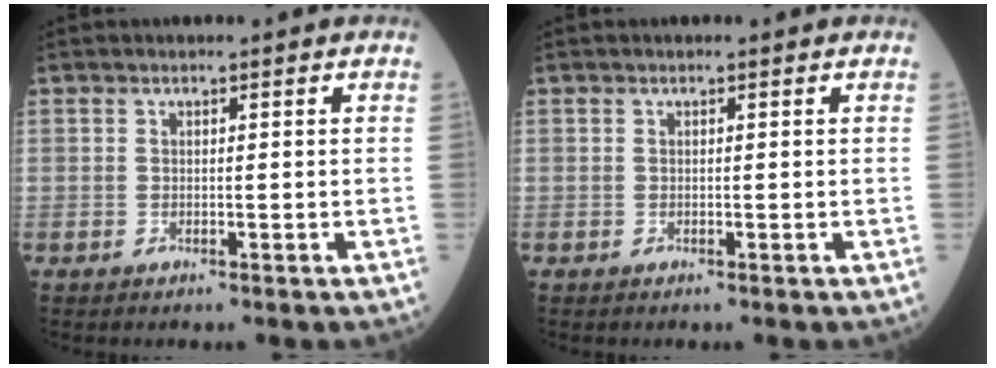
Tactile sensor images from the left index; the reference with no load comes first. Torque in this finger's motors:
{"motor_torque": [0.00, 0.00, 0.01, 0.00]}